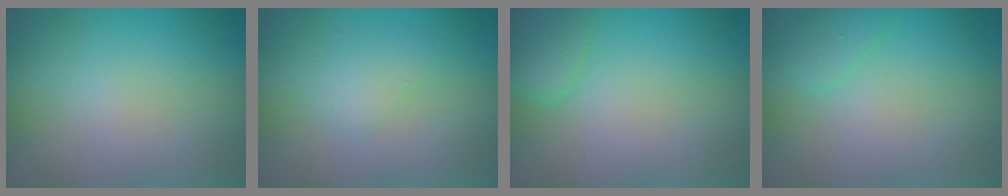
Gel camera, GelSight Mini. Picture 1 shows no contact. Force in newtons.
{"total": 1.3, "press": 1.3, "slide": 0.1}
{"total": 2.3, "press": 2.2, "slide": 0.2}
{"total": 1.3, "press": 1.3, "slide": 0.0}